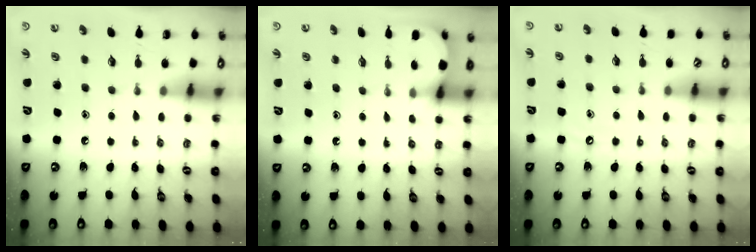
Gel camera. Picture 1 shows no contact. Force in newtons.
{"total": 2.2, "press": 2.2, "slide": 0.2}
{"total": 3.8, "press": 3.8, "slide": 0.5}